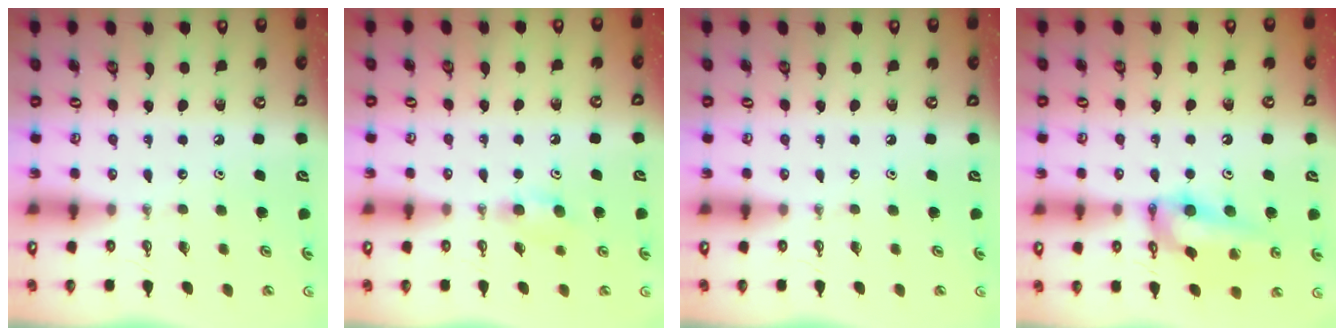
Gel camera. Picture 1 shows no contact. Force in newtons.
{"total": 5.3, "press": 5.1, "slide": 1.3}
{"total": 0.0}
{"total": 15.0, "press": 14.3, "slide": 4.5}